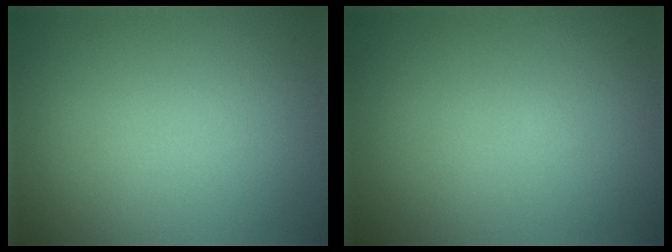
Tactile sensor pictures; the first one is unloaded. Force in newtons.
{"total": 0.0}